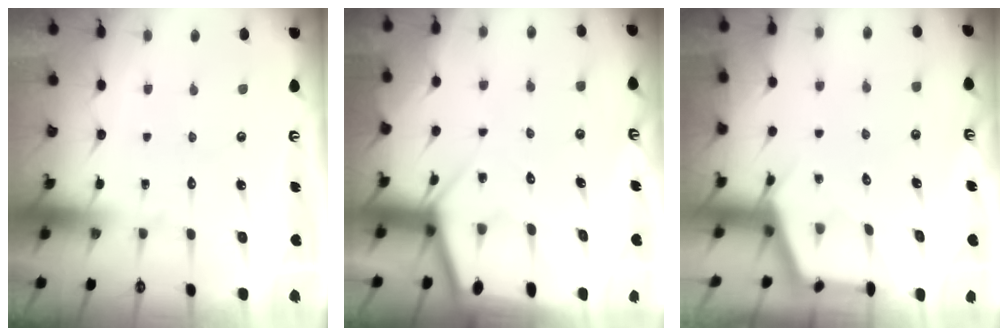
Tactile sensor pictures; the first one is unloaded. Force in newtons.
{"total": 4.8, "press": 4.8, "slide": 0.5}
{"total": 3.0, "press": 3.0, "slide": 0.4}